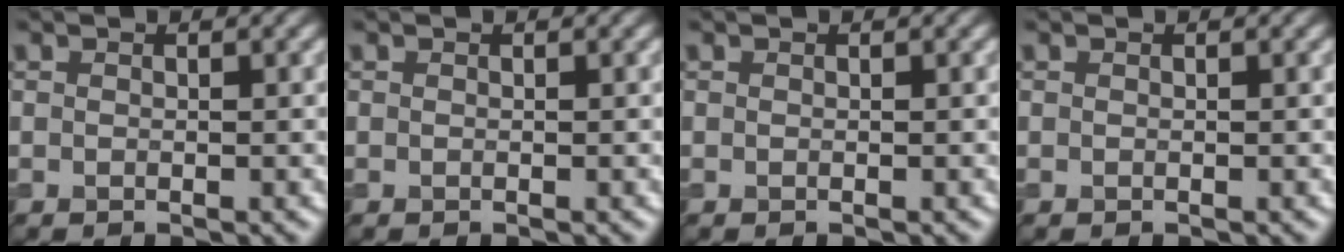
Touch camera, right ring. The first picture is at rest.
{"total": 0.0}
{"total": 0.0}
{"total": 0.0}